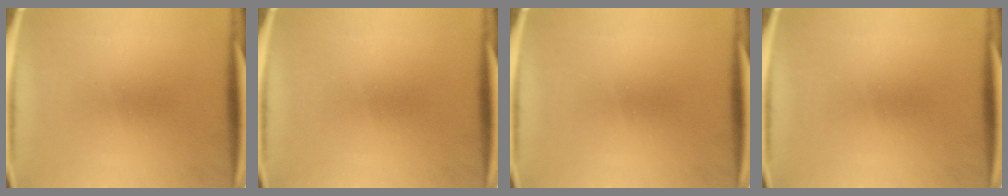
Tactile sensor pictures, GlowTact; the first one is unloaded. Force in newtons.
{"total": 0.0}
{"total": 0.0}
{"total": 0.0}